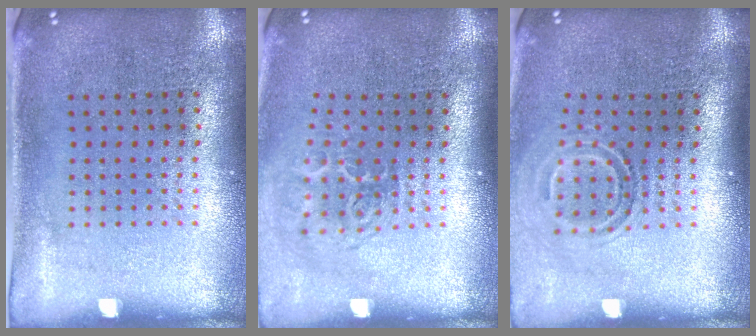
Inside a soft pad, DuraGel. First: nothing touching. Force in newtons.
{"total": 1.9, "press": 1.2, "slide": 1.4}
{"total": 1.7, "press": 1.1, "slide": 1.3}